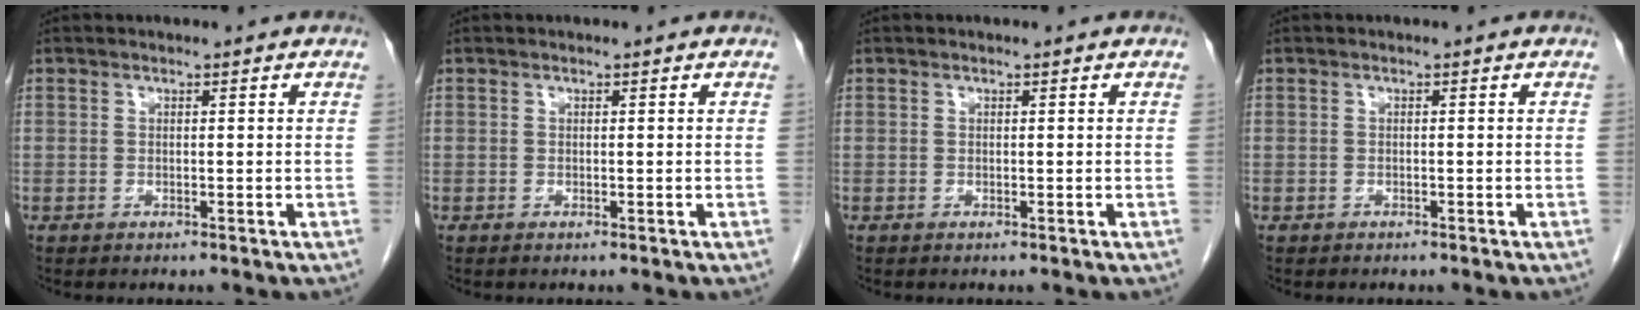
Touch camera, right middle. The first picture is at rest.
{"total": 0.0}
{"total": 0.0}
{"total": 0.0}